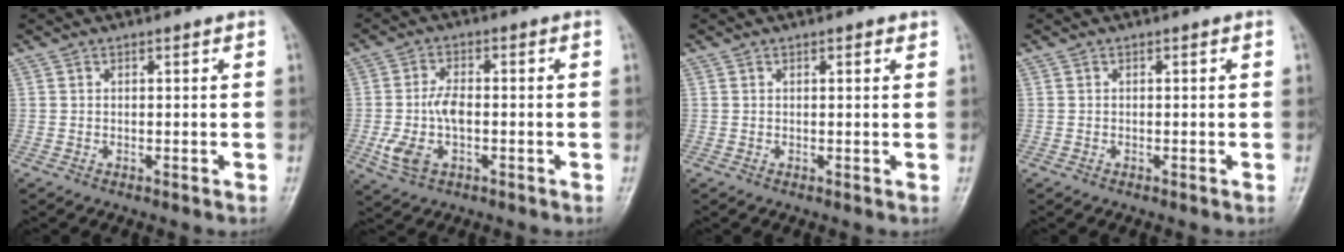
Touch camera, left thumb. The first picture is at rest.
{"total": 7.6, "force": [-1.5, 4.2, 6.2], "torque": [-0.137, 0.007, -0.026]}
{"total": 1.0, "force": [0.6, 0.4, 0.7], "torque": [-0.009, -0.001, 0.006]}
{"total": 0.0}